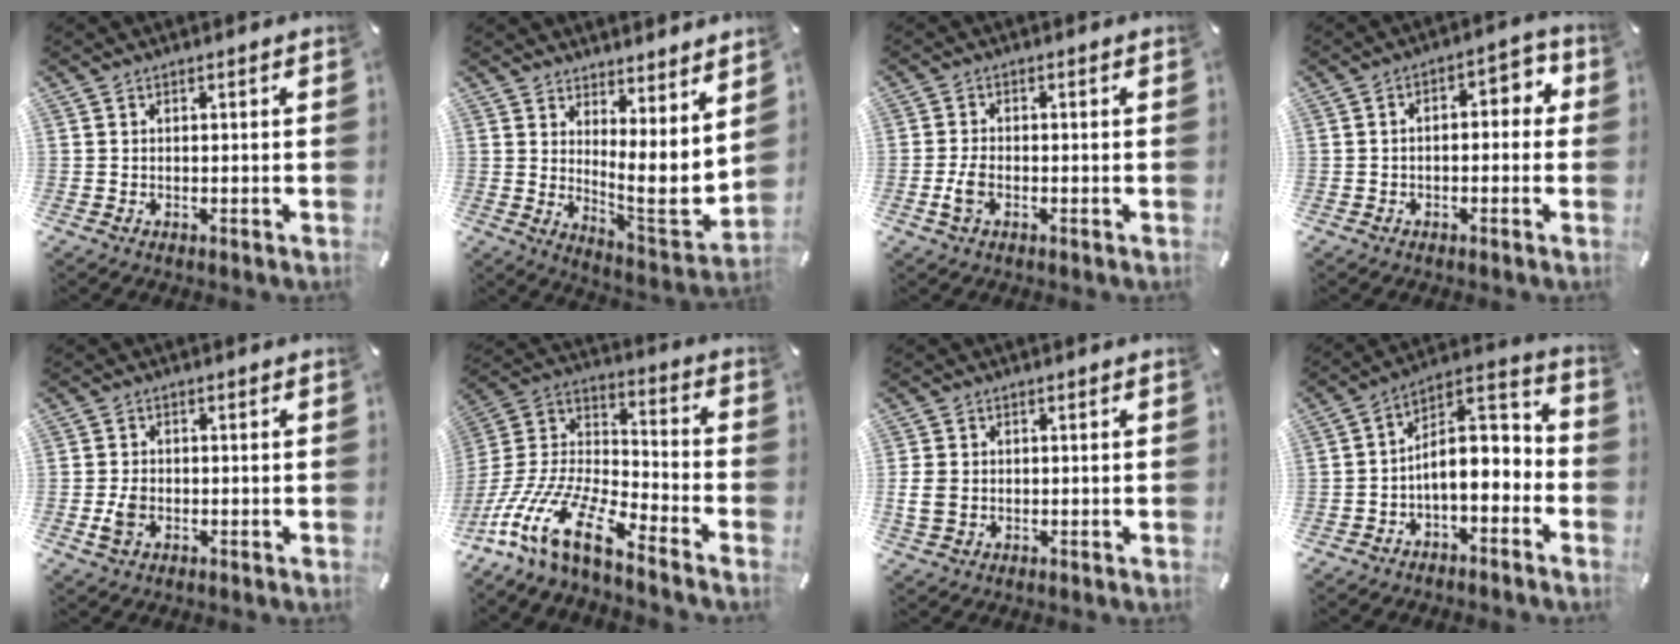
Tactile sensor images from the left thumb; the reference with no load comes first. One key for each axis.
{"total": 9.0, "fx": 2.7, "fy": 3.0, "fz": 8.0, "tx": -0.096, "ty": -0.057, "tz": 0.057}
{"total": 3.5, "fx": -1.1, "fy": 2.0, "fz": 2.7, "tx": -0.065, "ty": -0.001, "tz": -0.023}
{"total": 4.6, "fx": -1.0, "fy": 2.9, "fz": 3.5, "tx": -0.051, "ty": 0.010, "tz": -0.029}
{"total": 3.5, "fx": -0.7, "fy": 2.6, "fz": 2.3, "tx": -0.047, "ty": -0.005, "tz": -0.016}
{"total": 18.3, "fx": -11.9, "fy": 6.1, "fz": 12.5, "tx": -0.269, "ty": 0.027, "tz": -0.218}
{"total": 4.4, "fx": 0.1, "fy": 3.5, "fz": 2.5, "tx": -0.051, "ty": 0.000, "tz": 0.000}
{"total": 9.1, "fx": -1.7, "fy": 6.2, "fz": 6.5, "tx": -0.094, "ty": -0.007, "tz": -0.028}